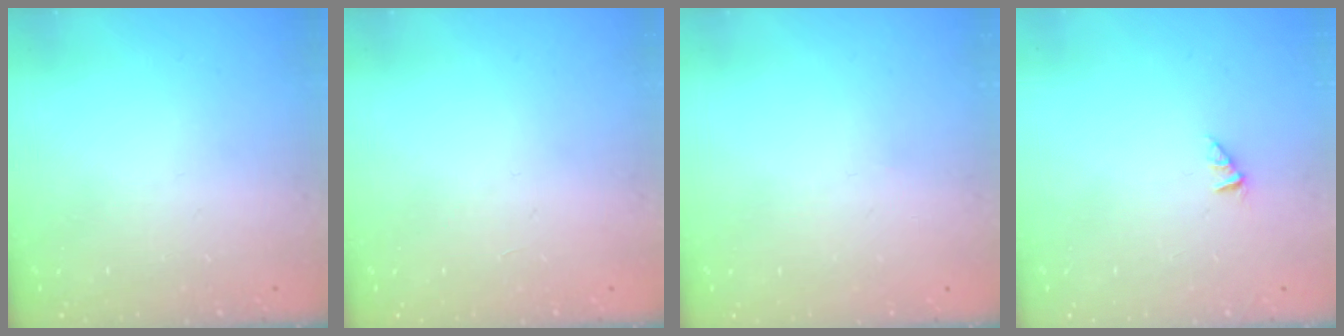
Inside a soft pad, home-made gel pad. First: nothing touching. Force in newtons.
{"total": 0.0}
{"total": 0.0}
{"total": 0.0}